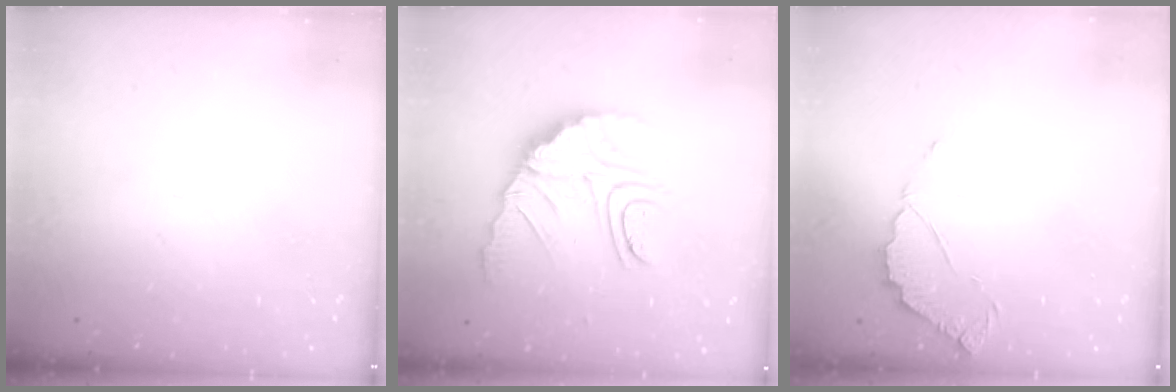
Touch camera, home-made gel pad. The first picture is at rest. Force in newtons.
{"total": 15.5, "press": 15.4, "slide": 1.8}
{"total": 3.5, "press": 3.4, "slide": 0.2}